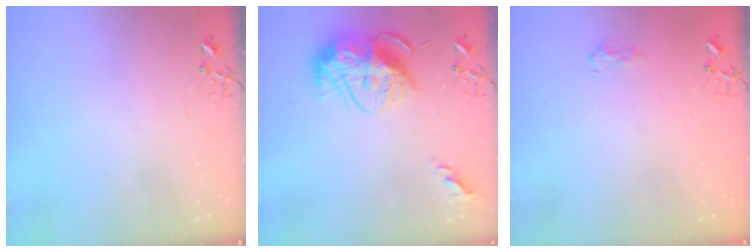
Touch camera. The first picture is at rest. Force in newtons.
{"total": 15.6, "press": 15.6, "slide": 1.2}
{"total": 6.6, "press": 6.6, "slide": 0.8}